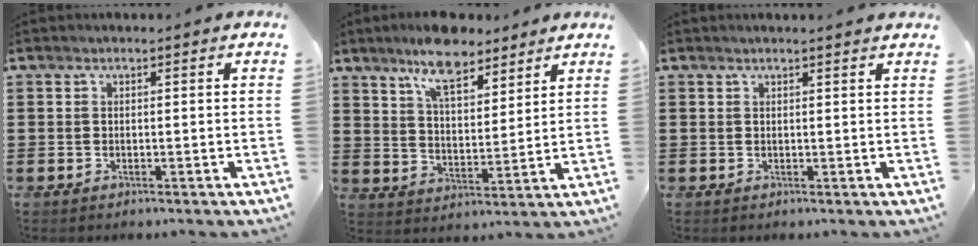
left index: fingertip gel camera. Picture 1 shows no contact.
{"total": 9.3, "force": [7.4, 2.8, 4.8], "torque": [-0.091, -0.018, 0.132]}
{"total": 1.1, "force": [1.0, -0.1, 0.5], "torque": [-0.010, -0.001, 0.020]}